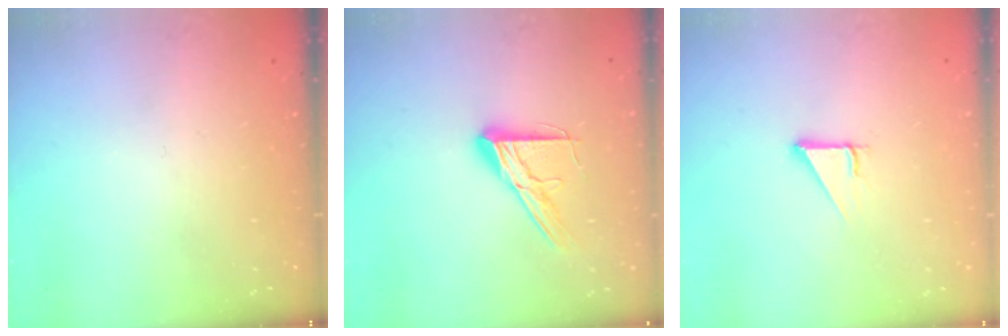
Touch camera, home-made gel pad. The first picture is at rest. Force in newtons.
{"total": 12.3, "press": 12.3, "slide": 1.0}
{"total": 2.7, "press": 2.7, "slide": 0.0}